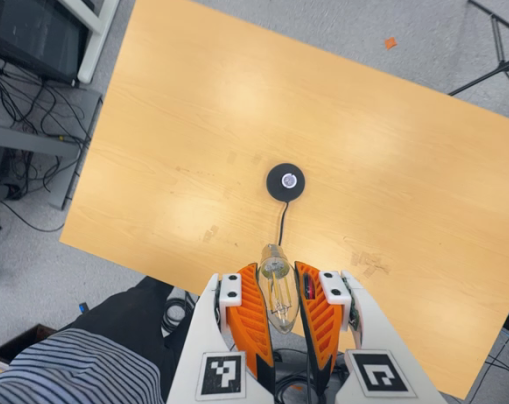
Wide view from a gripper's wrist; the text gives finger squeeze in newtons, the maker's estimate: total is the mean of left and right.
{"total": 21.4, "left": 24.8, "right": 18.0}